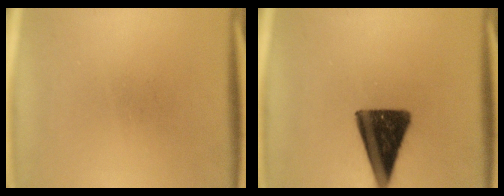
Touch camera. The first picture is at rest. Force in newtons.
{"total": 14.3}